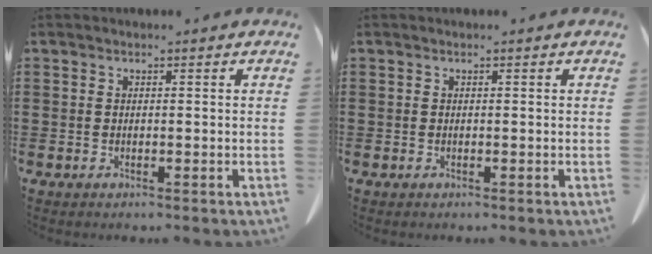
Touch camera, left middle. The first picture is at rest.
{"total": 0.0}